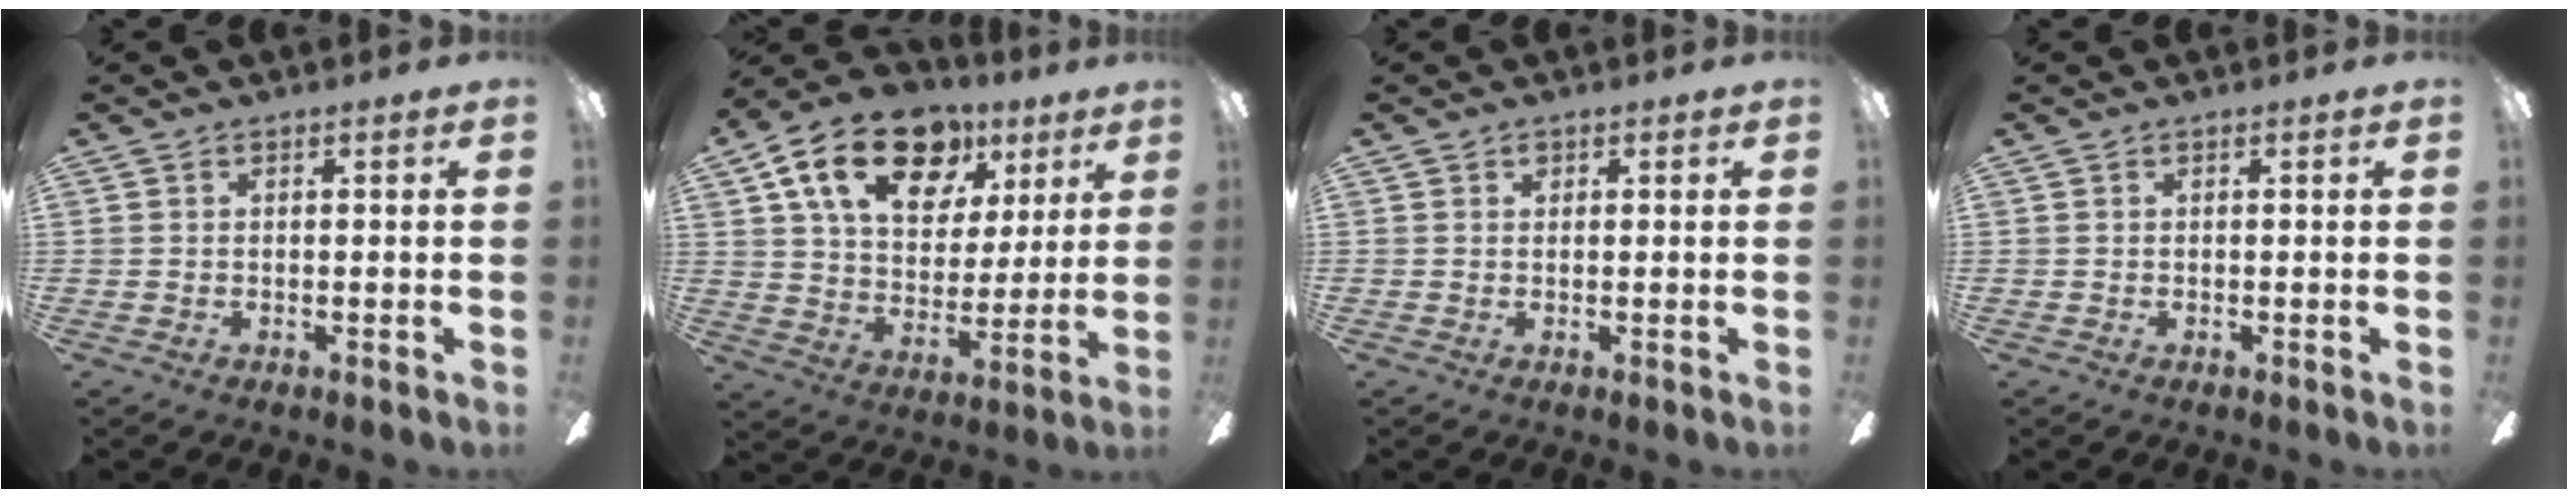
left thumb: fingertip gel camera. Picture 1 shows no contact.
{"total": 20.3, "force": [11.0, 12.3, 11.8], "torque": [-0.196, -0.042, 0.197]}
{"total": 0.8, "force": [0.6, 0.5, 0.1], "torque": [0.005, -0.004, 0.010]}
{"total": 0.0}